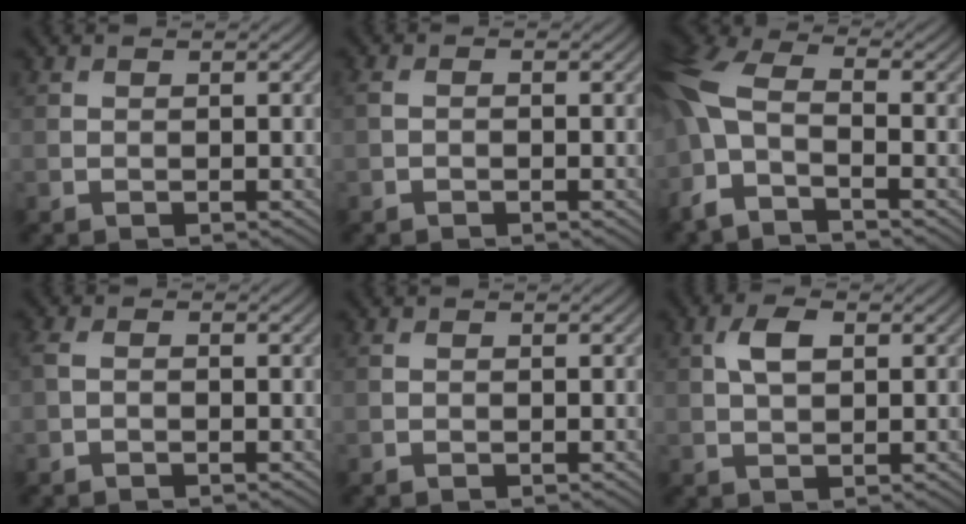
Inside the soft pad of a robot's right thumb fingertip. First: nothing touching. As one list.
[{"total": 1.1, "force": [-0.2, 0.6, 0.9], "torque": [-0.023, 0.001, -0.007]}, {"total": 8.1, "force": [-3.4, 3.9, 6.2], "torque": [-0.155, 0.000, -0.086]}, {"total": 1.5, "force": [-0.3, 0.8, 1.2], "torque": [-0.032, 0.002, -0.011]}, {"total": 0.0}, {"total": 3.6, "force": [1.0, 1.9, 2.9], "torque": [-0.062, 0.005, 0.017]}]